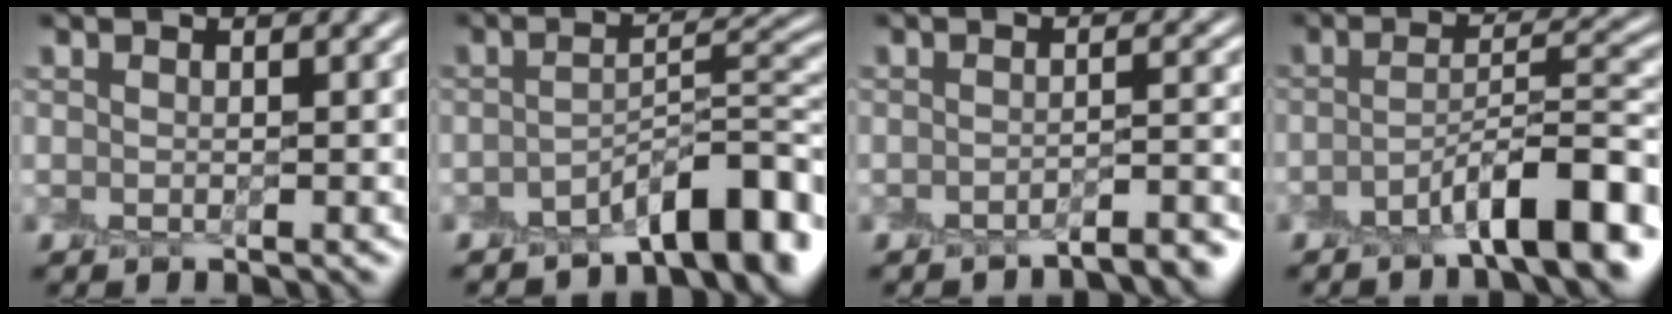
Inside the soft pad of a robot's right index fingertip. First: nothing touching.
{"total": 6.6, "force": [-4.1, 2.0, 4.8], "torque": [-0.053, 0.017, -0.065]}
{"total": 3.5, "force": [-3.0, 0.7, 1.7], "torque": [-0.008, 0.011, -0.047]}
{"total": 7.4, "force": [-4.0, 1.7, 6.0], "torque": [-0.085, 0.017, -0.067]}